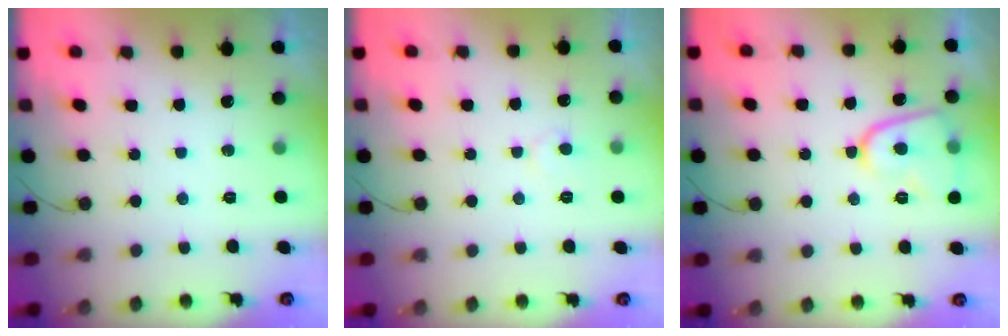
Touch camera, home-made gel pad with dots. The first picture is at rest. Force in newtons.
{"total": 4.6, "press": 4.6, "slide": 0.6}
{"total": 10.5, "press": 10.4, "slide": 1.5}